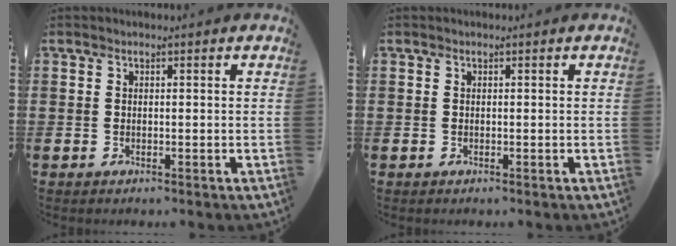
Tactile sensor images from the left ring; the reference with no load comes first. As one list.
[{"total": 0.0}]